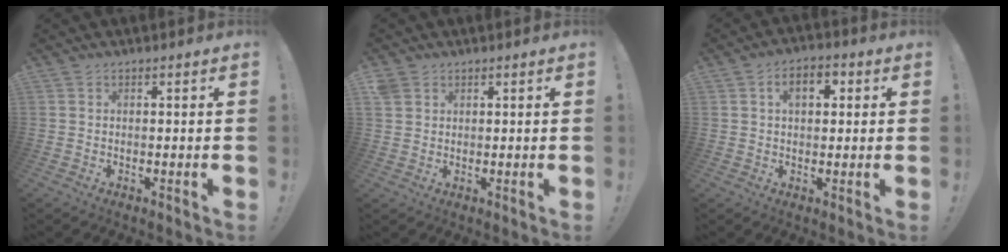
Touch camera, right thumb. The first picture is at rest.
{"total": 3.0, "force": [1.9, 2.1, 1.1], "torque": [-0.022, -0.002, 0.038]}
{"total": 6.2, "force": [1.6, 3.9, 4.5], "torque": [-0.062, 0.005, 0.024]}